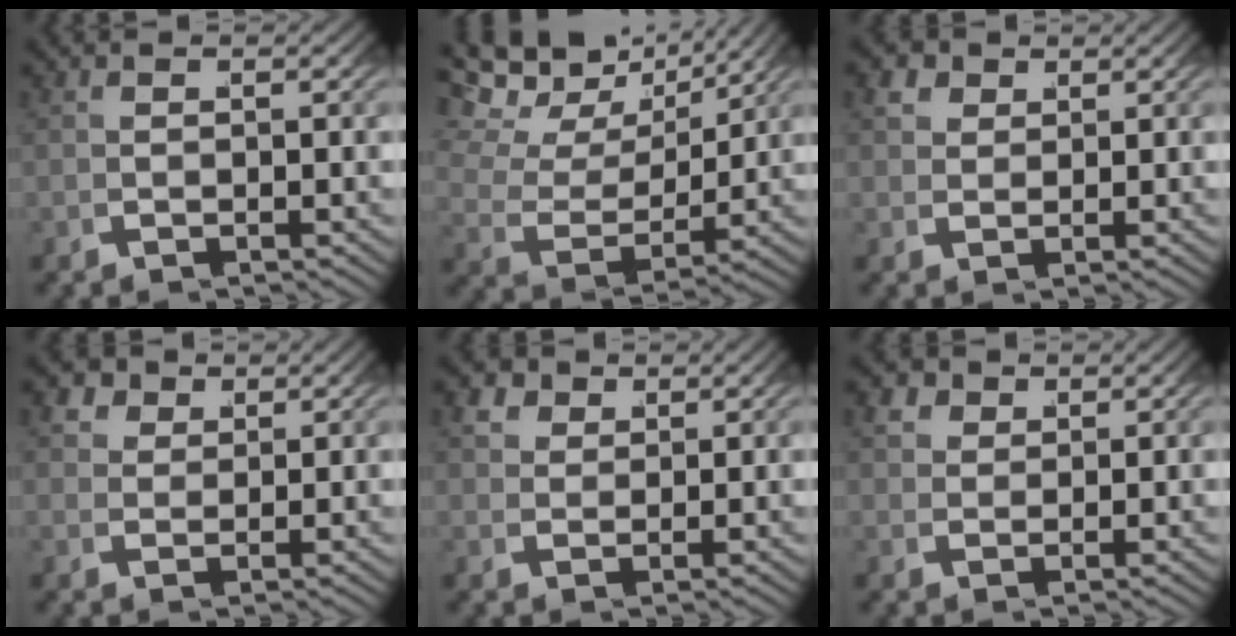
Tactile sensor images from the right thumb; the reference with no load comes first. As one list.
[{"total": 8.2, "force": [4.5, 5.1, 4.6], "torque": [-0.085, 0.007, 0.069]}, {"total": 2.9, "force": [1.7, 2.2, 0.9], "torque": [-0.030, -0.005, 0.036]}, {"total": 3.5, "force": [1.9, 2.7, 1.2], "torque": [-0.033, -0.004, 0.036]}, {"total": 3.1, "force": [1.9, 2.2, 1.0], "torque": [-0.030, -0.004, 0.041]}, {"total": 2.9, "force": [1.6, 2.2, 0.9], "torque": [-0.028, -0.004, 0.035]}]